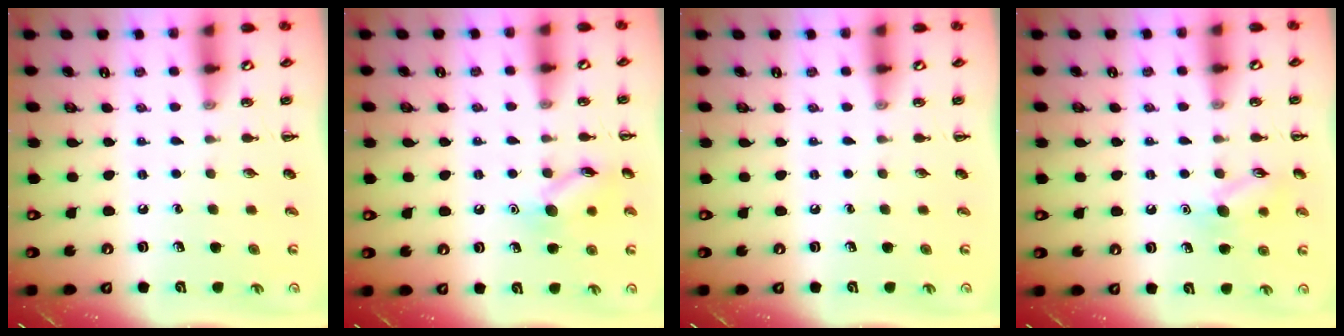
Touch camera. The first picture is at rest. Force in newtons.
{"total": 10.9, "press": 10.9, "slide": 0.5}
{"total": 0.0}
{"total": 9.7, "press": 9.6, "slide": 0.7}